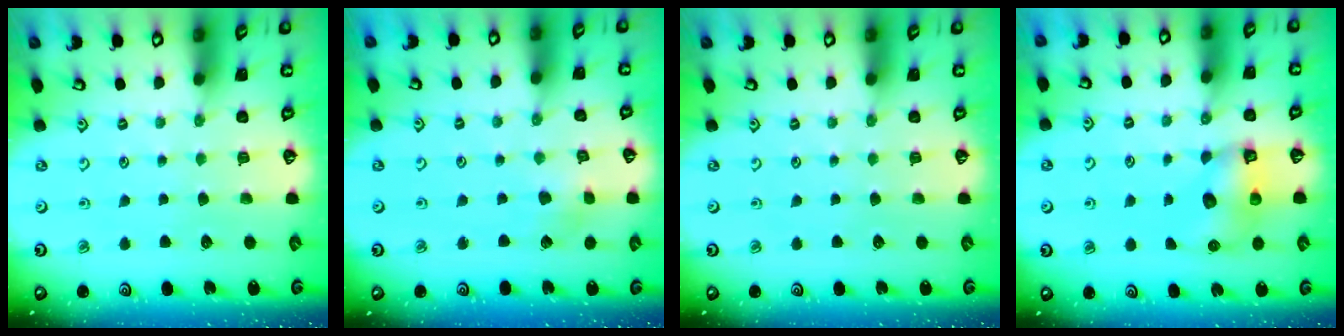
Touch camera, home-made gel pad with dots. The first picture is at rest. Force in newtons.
{"total": 2.9, "press": 2.8, "slide": 0.7}
{"total": 0.0}
{"total": 8.0, "press": 8.0, "slide": 0.4}